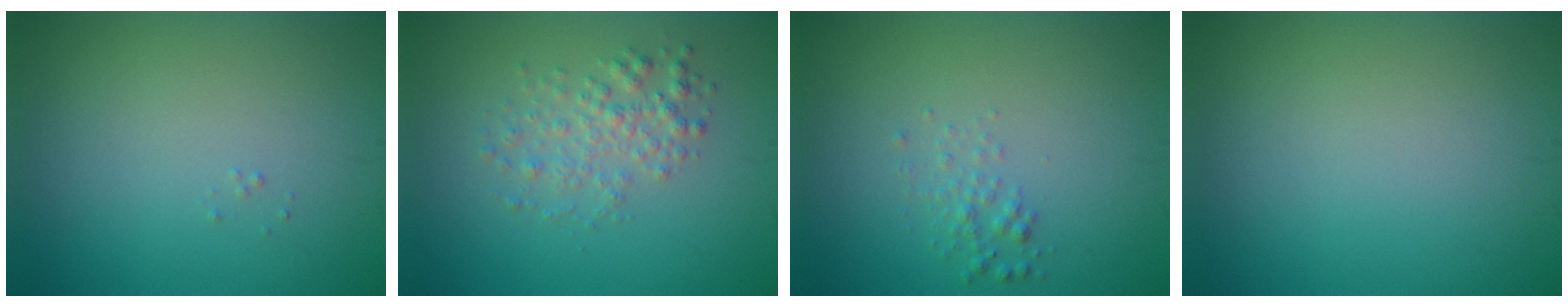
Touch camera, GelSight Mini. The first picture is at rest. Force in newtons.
{"total": 2.5, "press": 2.5, "slide": 0.0}
{"total": 1.2, "press": 1.2, "slide": 0.0}
{"total": 0.0}